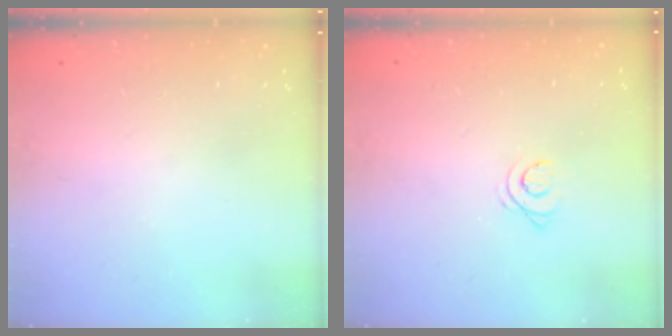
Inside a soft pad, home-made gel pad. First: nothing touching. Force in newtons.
{"total": 3.9, "press": 3.9, "slide": 0.5}